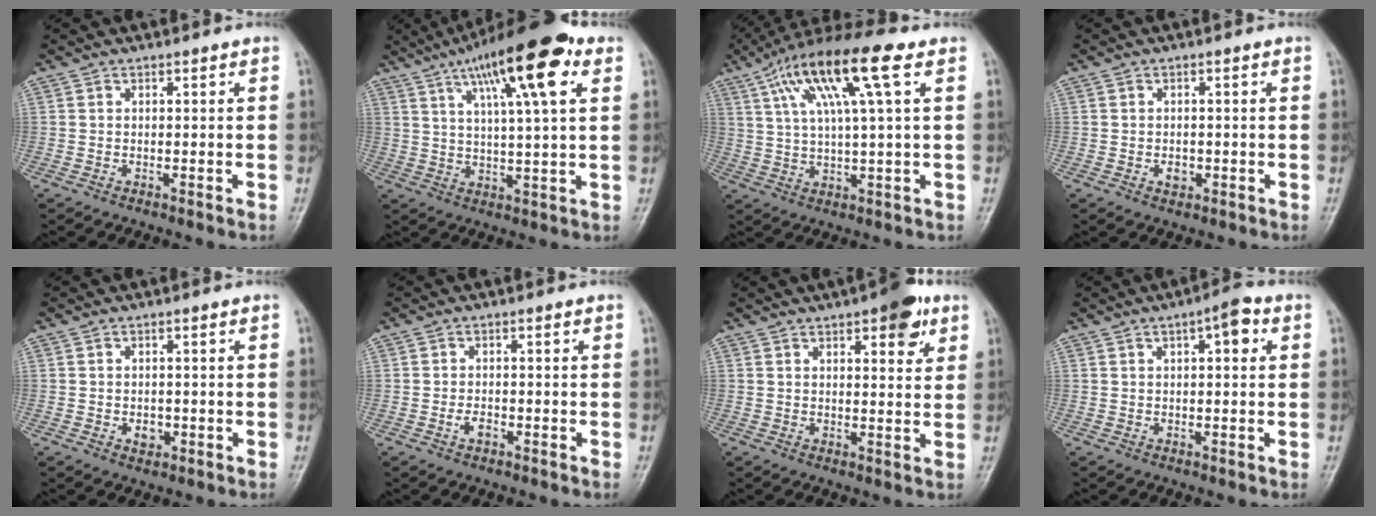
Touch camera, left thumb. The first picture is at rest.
{"total": 17.9, "force": [8.4, 4.1, 15.2], "torque": [-0.231, -0.004, 0.133]}
{"total": 15.7, "force": [6.4, 2.9, 14.1], "torque": [-0.264, 0.013, 0.109]}
{"total": 2.0, "force": [-0.6, 1.5, 1.2], "torque": [-0.011, 0.003, -0.007]}
{"total": 2.3, "force": [-0.6, 1.7, 1.4], "torque": [-0.011, 0.002, -0.006]}
{"total": 2.1, "force": [-0.9, 1.1, 1.4], "torque": [-0.026, 0.007, -0.017]}
{"total": 8.1, "force": [4.3, 3.0, 6.2], "torque": [-0.061, -0.015, 0.051]}
{"total": 5.0, "force": [1.7, 1.8, 4.4], "torque": [-0.054, 0.009, 0.018]}